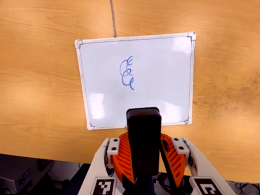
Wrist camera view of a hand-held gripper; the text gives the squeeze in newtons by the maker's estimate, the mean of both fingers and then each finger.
{"total": 7.7, "left": 8.7, "right": 6.7}